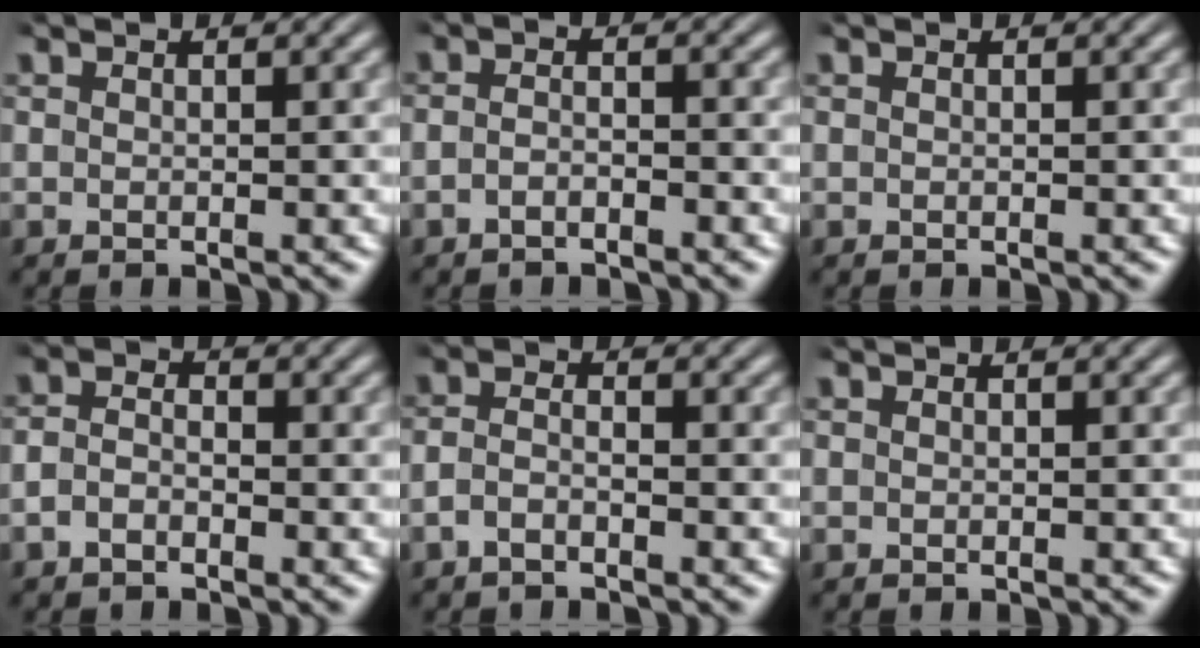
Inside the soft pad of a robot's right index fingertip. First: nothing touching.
{"total": 1.8, "force": [-1.5, 0.3, 0.8], "torque": [-0.016, -0.004, -0.027]}
{"total": 0.0}
{"total": 2.1, "force": [-1.3, 1.3, 1.0], "torque": [-0.026, -0.011, -0.021]}
{"total": 2.3, "force": [-1.6, 1.1, 1.3], "torque": [-0.036, -0.008, -0.025]}
{"total": 0.0}